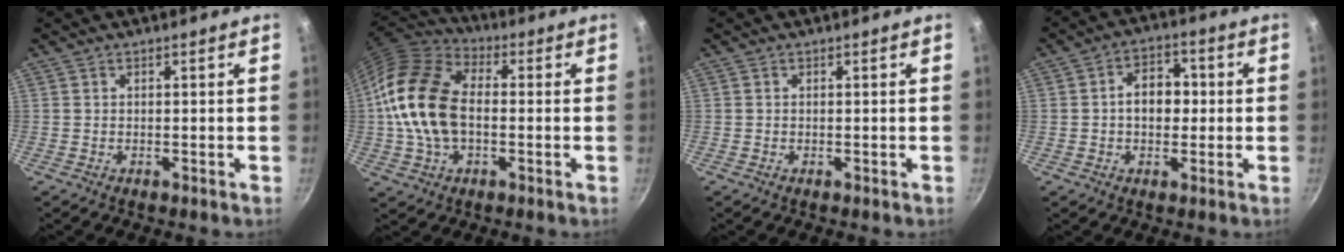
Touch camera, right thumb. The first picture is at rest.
{"total": 17.3, "force": [-0.4, 11.3, 13.1], "torque": [-0.240, 0.027, -0.022]}
{"total": 0.0}
{"total": 7.7, "force": [0.1, 5.6, 5.3], "torque": [-0.044, 0.019, -0.005]}